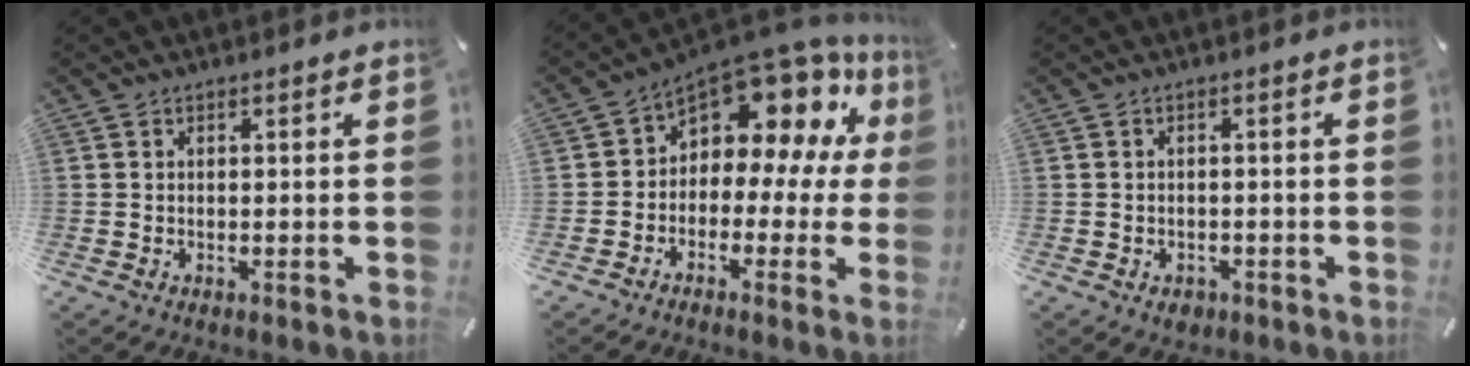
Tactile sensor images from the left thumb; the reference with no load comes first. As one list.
[{"total": 12.4, "force": [7.6, 7.1, 6.8], "torque": [-0.104, -0.075, 0.128]}, {"total": 2.0, "force": [-1.1, 1.6, 0.7], "torque": [-0.012, 0.005, -0.021]}]